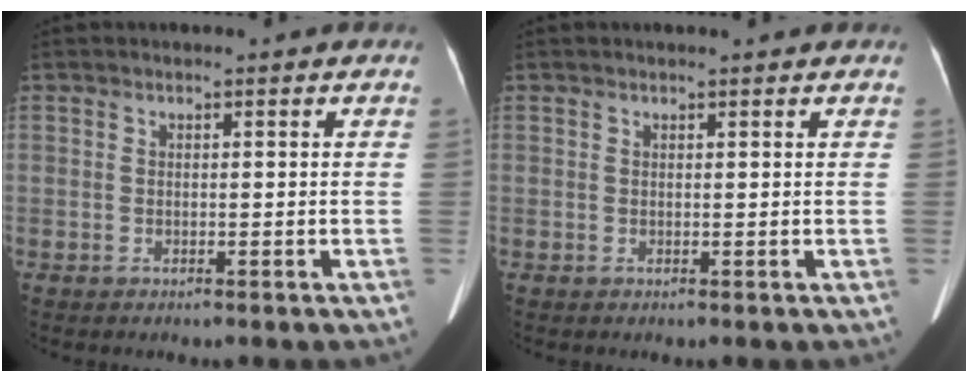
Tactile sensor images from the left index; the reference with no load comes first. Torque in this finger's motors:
{"motor_torque": [-0.31, 0.29, -0.12, 0.00]}